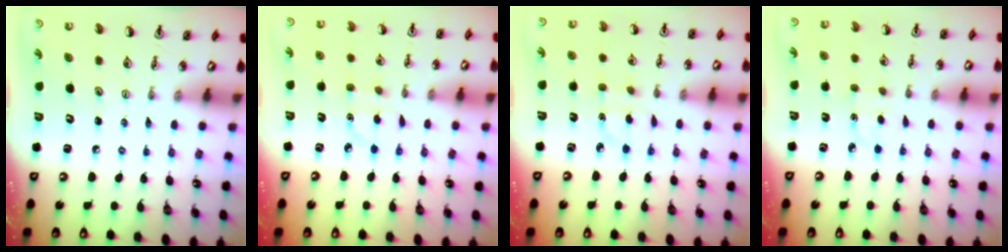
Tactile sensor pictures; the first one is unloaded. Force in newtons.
{"total": 4.1, "press": 4.1, "slide": 0.6}
{"total": 3.0, "press": 2.9, "slide": 0.8}
{"total": 2.9, "press": 2.9, "slide": 0.5}